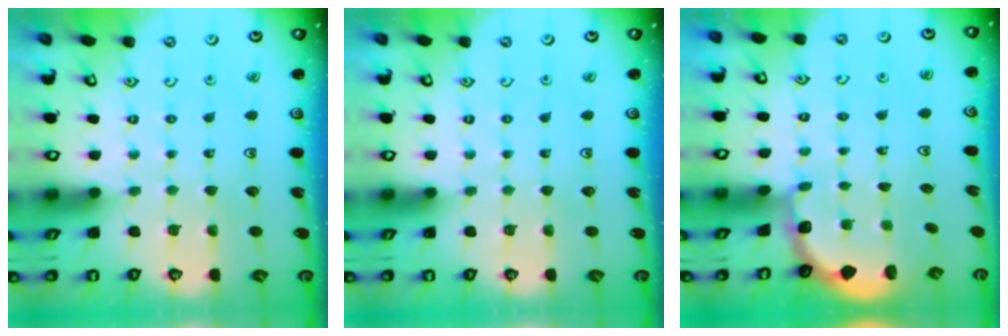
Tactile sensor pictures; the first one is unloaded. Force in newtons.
{"total": 0.0}
{"total": 1.9, "press": 1.8, "slide": 0.7}